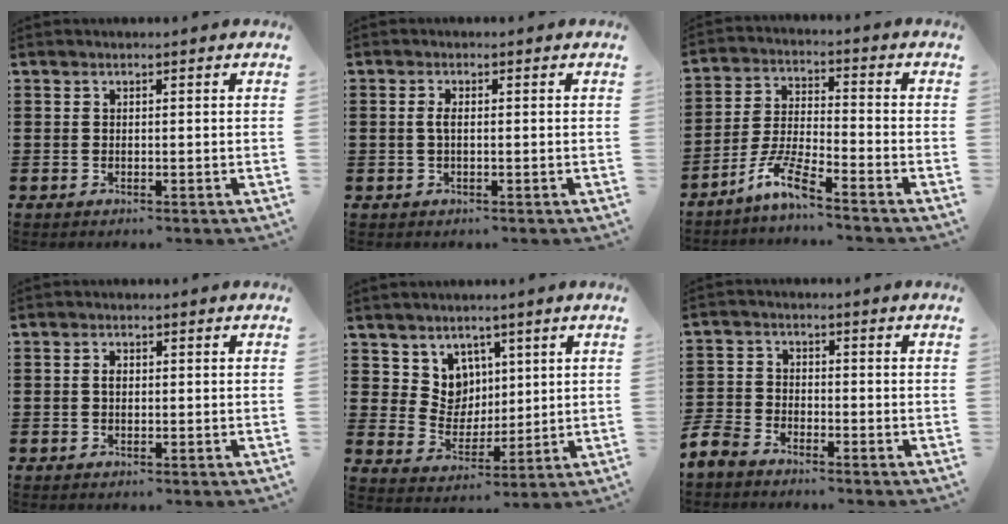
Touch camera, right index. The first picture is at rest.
{"total": 1.7, "force": [-0.2, 0.4, 1.6], "torque": [-0.038, -0.002, -0.007]}
{"total": 6.9, "force": [-5.6, 0.1, 4.1], "torque": [-0.103, -0.014, -0.113]}
{"total": 1.1, "force": [0.1, 0.6, 1.0], "torque": [-0.020, 0.003, 0.000]}
{"total": 6.2, "force": [3.6, 5.0, 0.9], "torque": [-0.050, -0.005, 0.070]}
{"total": 4.3, "force": [-3.9, 1.3, 1.1], "torque": [-0.059, -0.011, -0.090]}